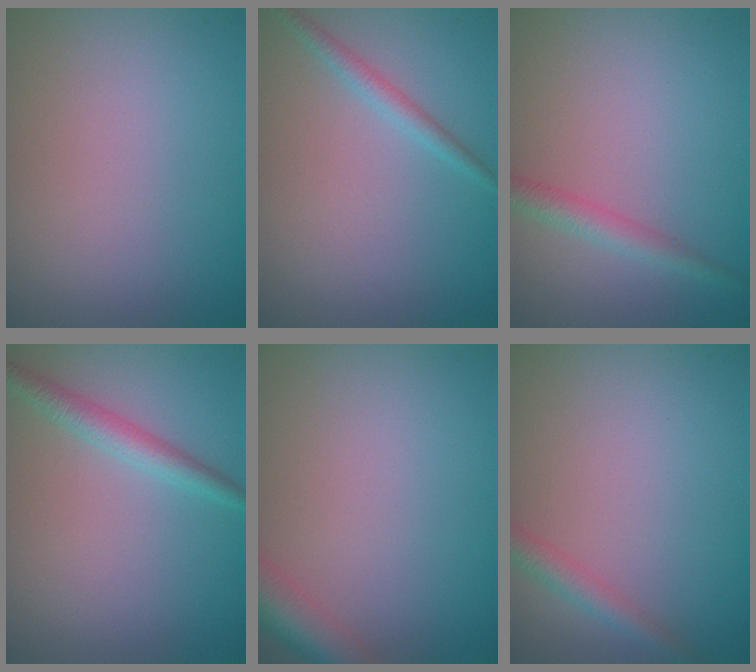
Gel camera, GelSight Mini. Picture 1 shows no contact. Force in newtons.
{"total": 1.5, "press": 1.5, "slide": 0.1}
{"total": 2.2, "press": 2.2, "slide": 0.1}
{"total": 2.3, "press": 2.3, "slide": 0.1}
{"total": 4.2, "press": 4.2, "slide": 0.2}
{"total": 2.0, "press": 2.0, "slide": 0.0}